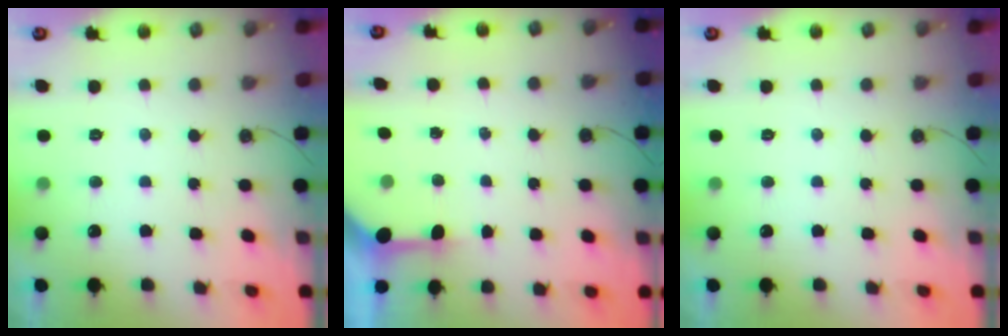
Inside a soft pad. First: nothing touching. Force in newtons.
{"total": 3.4, "press": 3.4, "slide": 0.4}
{"total": 0.0}